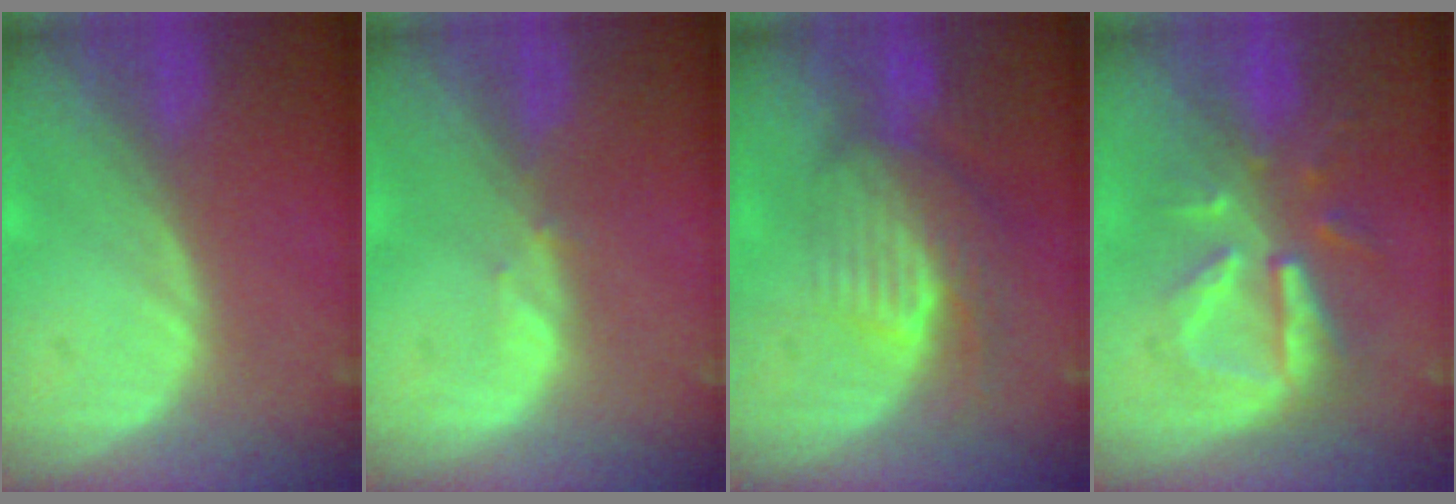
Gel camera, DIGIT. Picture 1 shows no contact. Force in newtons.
{"total": 0.8, "press": 0.8, "slide": 0.3}
{"total": 8.1, "press": 7.2, "slide": 3.6}
{"total": 7.8, "press": 7.6, "slide": 1.5}